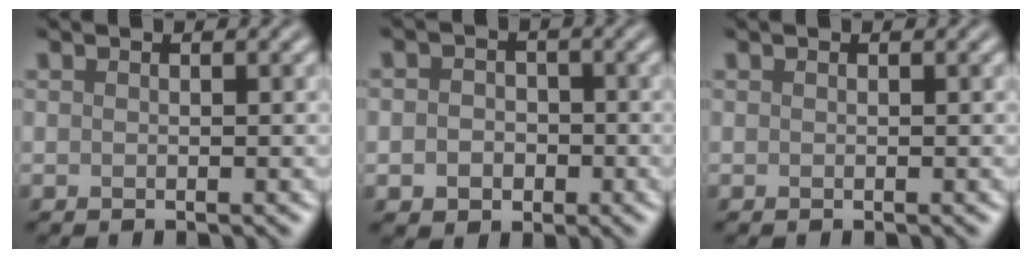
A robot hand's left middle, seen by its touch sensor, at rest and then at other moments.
{"total": 3.0, "force": [-0.6, 2.6, 1.3], "torque": [-0.001, -0.003, -0.022]}
{"total": 0.0}